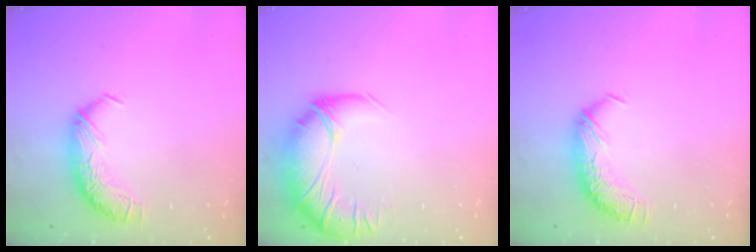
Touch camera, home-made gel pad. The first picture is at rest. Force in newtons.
{"total": 3.2, "press": 0.8, "slide": 3.2}
{"total": 0.0}